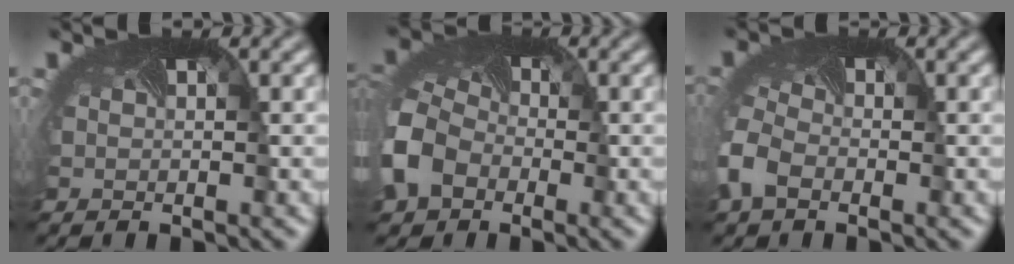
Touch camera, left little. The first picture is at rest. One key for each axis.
{"total": 8.7, "fx": -2.5, "fy": 6.6, "fz": 5.1, "tx": -0.137, "ty": -0.025, "tz": -0.040}
{"total": 4.2, "fx": -1.9, "fy": 2.8, "fz": 2.5, "tx": -0.074, "ty": -0.007, "tz": -0.046}